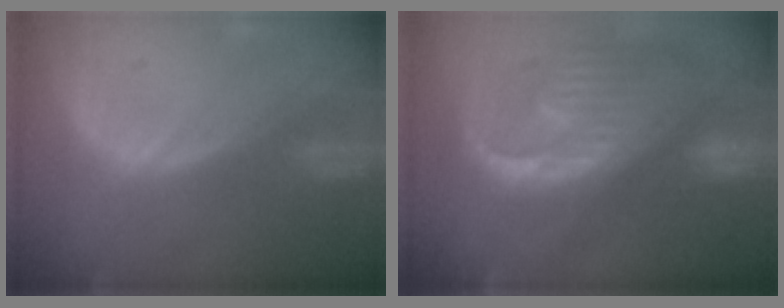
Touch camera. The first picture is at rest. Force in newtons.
{"total": 13.0, "press": 11.2, "slide": 6.6}